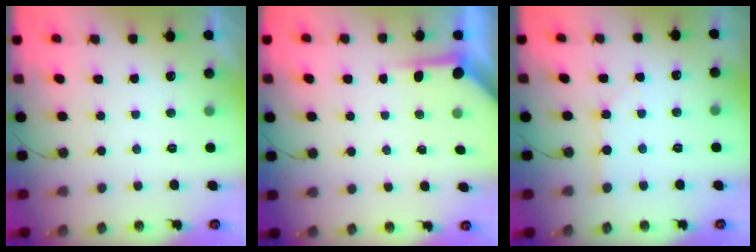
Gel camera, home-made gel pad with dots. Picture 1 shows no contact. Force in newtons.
{"total": 3.6, "press": 3.6, "slide": 0.5}
{"total": 1.5, "press": 1.5, "slide": 0.3}